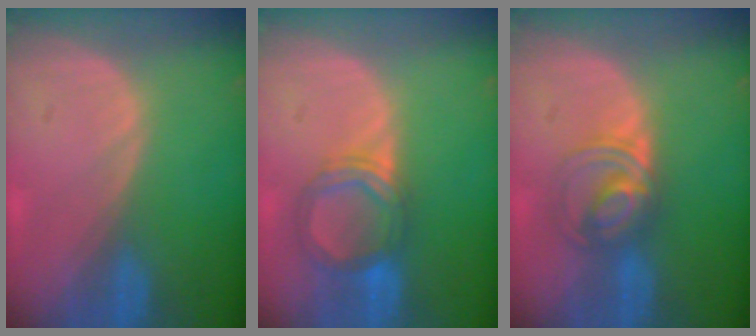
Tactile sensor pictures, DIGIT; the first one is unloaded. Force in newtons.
{"total": 5.5, "press": 5.5, "slide": 0.7}
{"total": 5.6, "press": 5.5, "slide": 0.6}